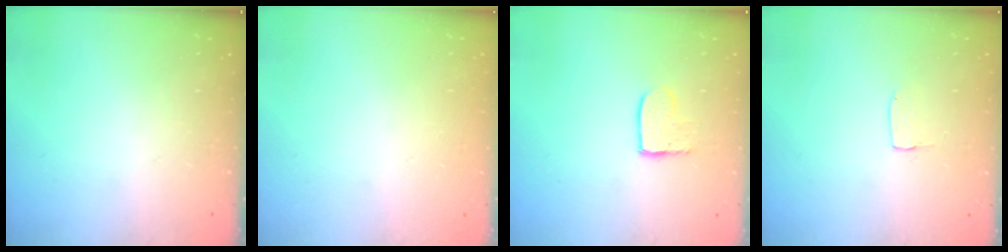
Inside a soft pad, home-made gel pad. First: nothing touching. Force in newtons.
{"total": 0.0}
{"total": 5.5, "press": 5.5, "slide": 0.4}
{"total": 2.9, "press": 2.9, "slide": 0.2}